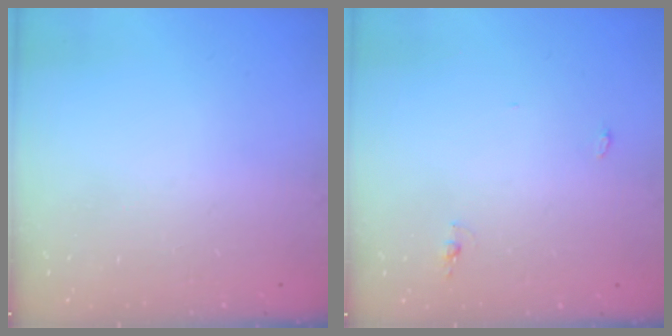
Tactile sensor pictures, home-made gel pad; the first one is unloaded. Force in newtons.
{"total": 7.7, "press": 4.4, "slide": 6.4}